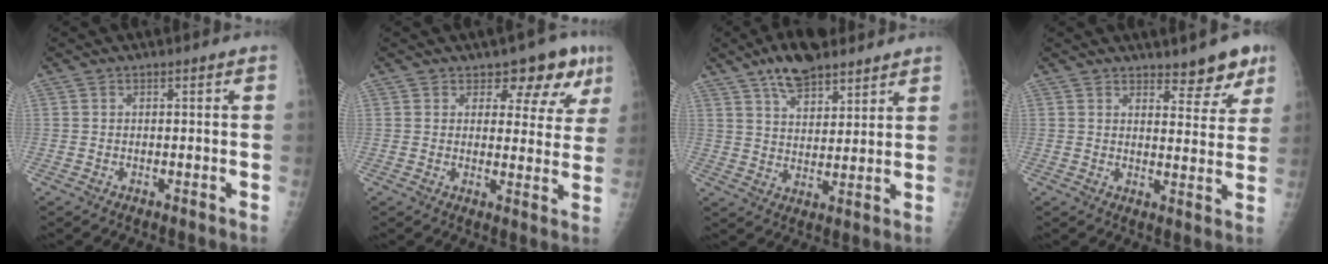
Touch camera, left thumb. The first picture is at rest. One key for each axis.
{"total": 8.5, "fx": 5.4, "fy": 4.8, "fz": 4.5, "tx": -0.011, "ty": -0.023, "tz": 0.061}
{"total": 10.6, "fx": 7.7, "fy": 4.5, "fz": 5.7, "tx": -0.072, "ty": -0.032, "tz": 0.132}
{"total": 6.4, "fx": 5.0, "fy": 2.3, "fz": 3.2, "tx": -0.004, "ty": -0.032, "tz": 0.066}